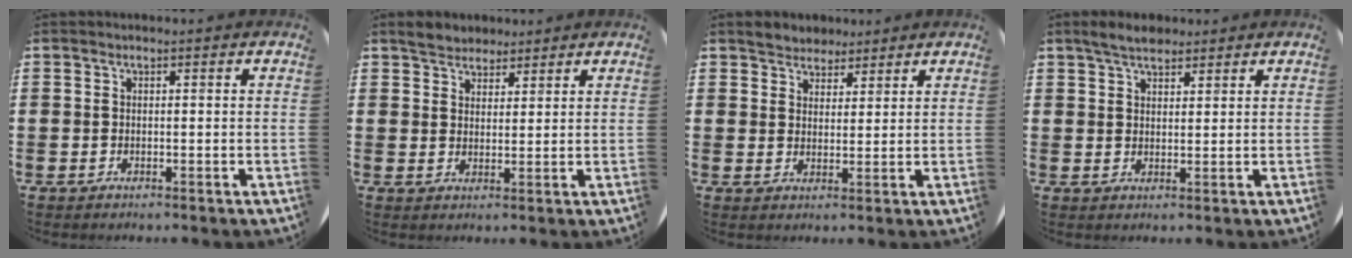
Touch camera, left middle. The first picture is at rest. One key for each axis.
{"total": 3.3, "fx": 3.0, "fy": 1.3, "fz": 0.0, "tx": 0.000, "ty": 0.000, "tz": 0.057}
{"total": 3.1, "fx": 2.8, "fy": 1.2, "fz": -0.2, "tx": 0.003, "ty": 0.000, "tz": 0.052}
{"total": 3.4, "fx": 3.0, "fy": 1.2, "fz": 1.2, "tx": -0.020, "ty": -0.002, "tz": 0.053}